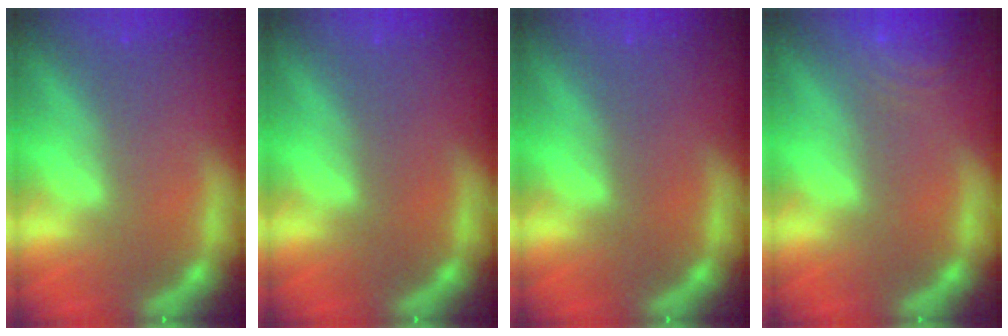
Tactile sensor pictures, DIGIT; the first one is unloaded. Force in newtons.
{"total": 0.0}
{"total": 0.0}
{"total": 5.1}